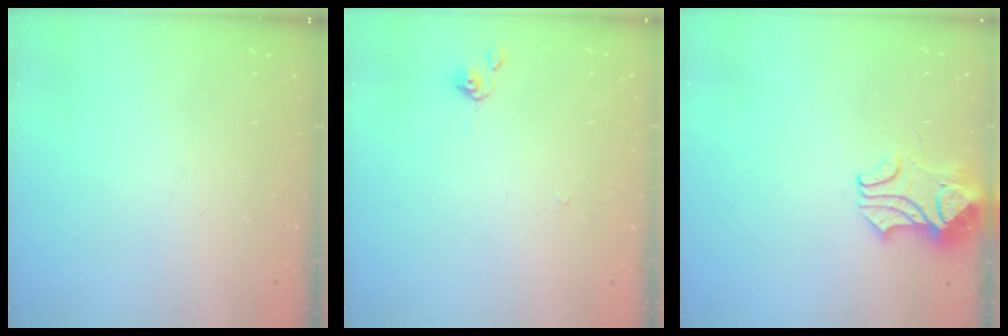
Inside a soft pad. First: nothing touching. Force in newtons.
{"total": 0.0}
{"total": 2.5, "press": 2.3, "slide": 1.0}